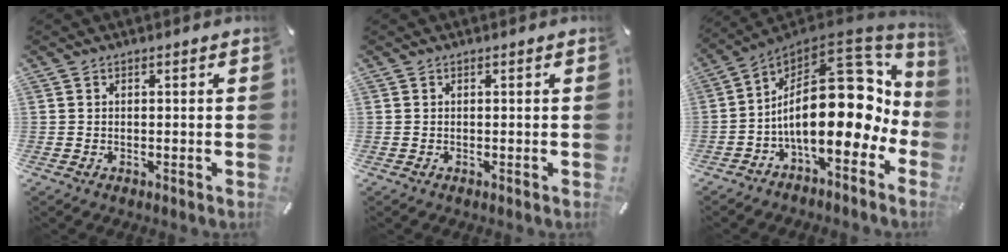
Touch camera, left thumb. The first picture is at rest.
{"total": 0.0}
{"total": 27.1, "force": [1.7, 13.8, 23.3], "torque": [-0.378, -0.045, 0.037]}